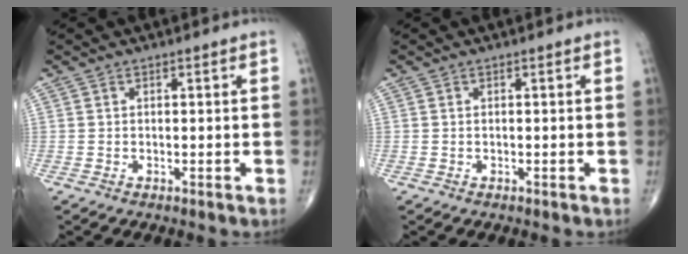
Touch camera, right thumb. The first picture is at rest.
{"total": 0.0}